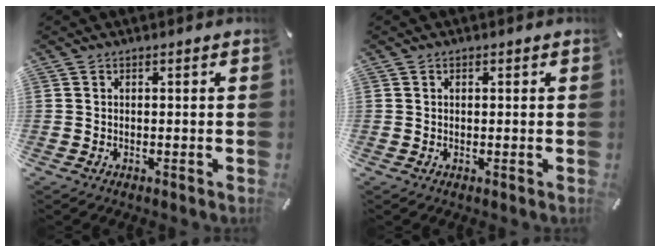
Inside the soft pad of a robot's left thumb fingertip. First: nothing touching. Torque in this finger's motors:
{"motor_torque": [-0.03, -0.35, 0.00, 0.08, -0.03]}